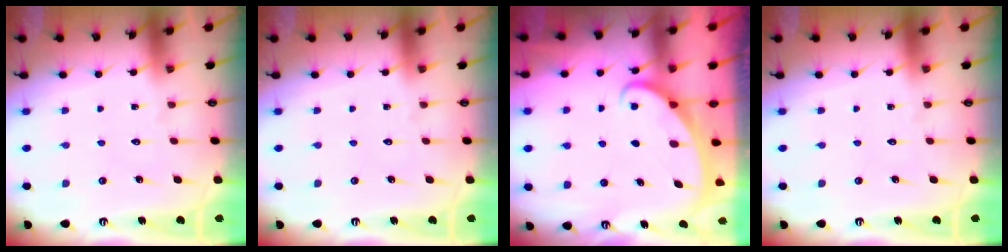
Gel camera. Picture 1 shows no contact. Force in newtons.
{"total": 0.0}
{"total": 2.2, "press": 2.2, "slide": 0.3}
{"total": 0.0}